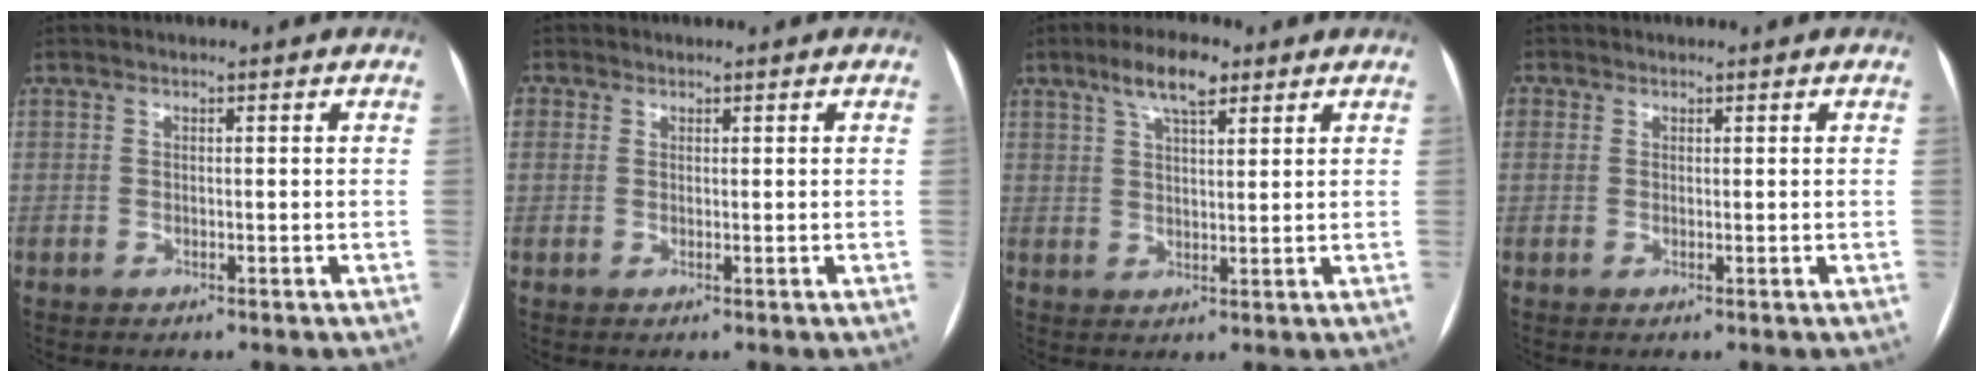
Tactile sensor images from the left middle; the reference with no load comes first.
{"total": 2.5, "force": [0.9, 2.3, 0.6], "torque": [-0.010, 0.008, 0.018]}
{"total": 6.6, "force": [4.2, 1.9, 4.7], "torque": [-0.090, 0.015, 0.073]}
{"total": 2.0, "force": [0.7, 1.8, 0.4], "torque": [-0.003, 0.006, 0.012]}